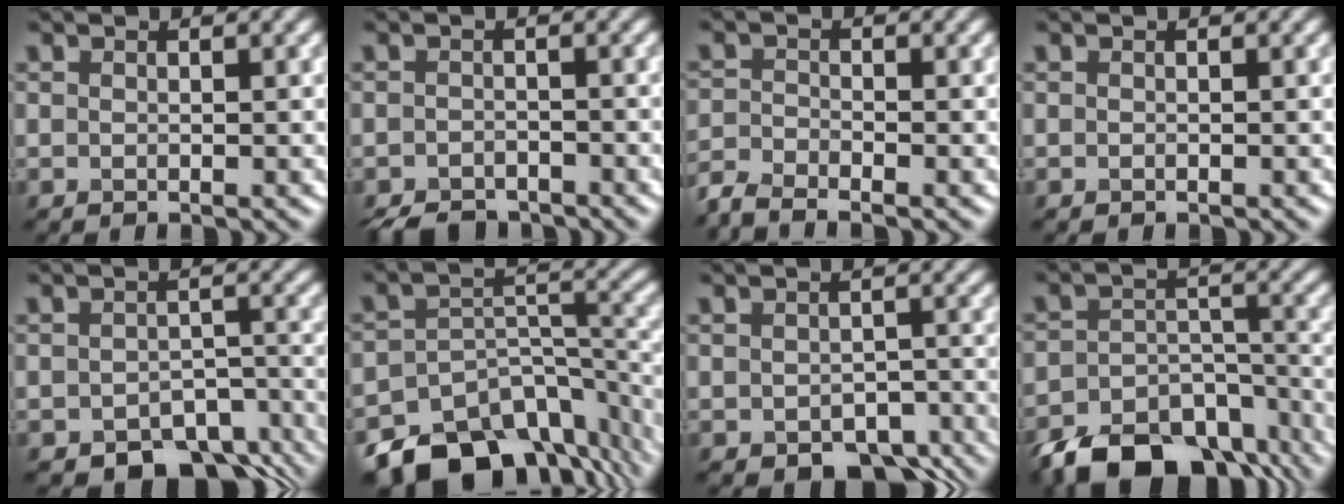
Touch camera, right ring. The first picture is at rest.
{"total": 3.5, "force": [-3.1, 1.3, 1.0], "torque": [-0.009, -0.006, -0.054]}
{"total": 3.1, "force": [-2.8, 0.6, 1.2], "torque": [-0.028, -0.008, -0.068]}
{"total": 0.0}
{"total": 6.9, "force": [-4.9, 3.6, 3.3], "torque": [-0.029, -0.020, -0.067]}
{"total": 13.1, "force": [-9.8, 6.8, 5.4], "torque": [-0.093, -0.004, -0.146]}
{"total": 4.6, "force": [-2.8, 2.5, 2.6], "torque": [-0.025, -0.012, -0.035]}
{"total": 12.3, "force": [-9.1, 6.2, 5.6], "torque": [-0.106, -0.011, -0.136]}